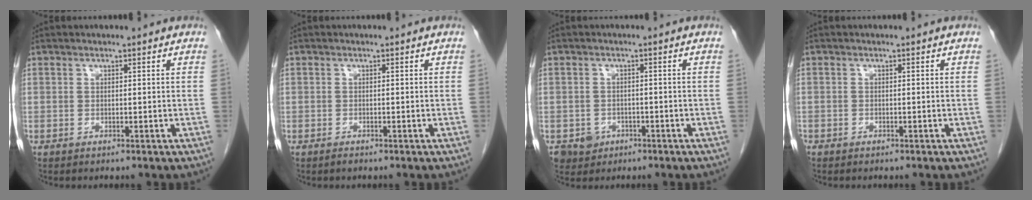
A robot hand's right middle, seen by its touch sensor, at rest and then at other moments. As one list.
[{"total": 0.5, "force": [-0.5, 0.2, 0.1], "torque": [-0.003, -0.001, -0.008]}, {"total": 3.3, "force": [-1.5, 2.8, 0.4], "torque": [-0.003, 0.008, -0.020]}, {"total": 0.6, "force": [-0.5, 0.3, 0.1], "torque": [-0.005, 0.001, -0.009]}]